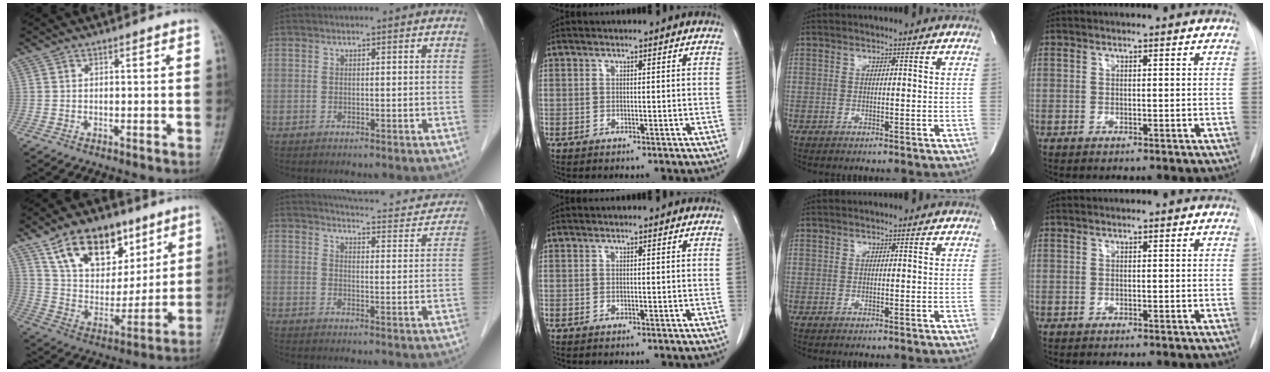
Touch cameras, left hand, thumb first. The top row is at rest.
{"thumb": {"total": 18.3, "force": [10.3, 11.4, 10.0], "torque": [-0.112, -0.042, 0.186]}, "index": {"total": 17.9, "force": [16.6, 3.7, 5.7], "torque": [-0.062, -0.021, 0.187]}}